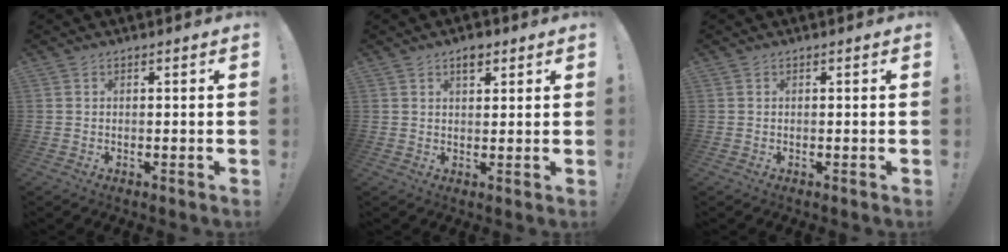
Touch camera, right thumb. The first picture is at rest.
{"total": 3.6, "force": [2.1, 2.0, 2.1], "torque": [-0.024, -0.007, 0.035]}
{"total": 0.0}